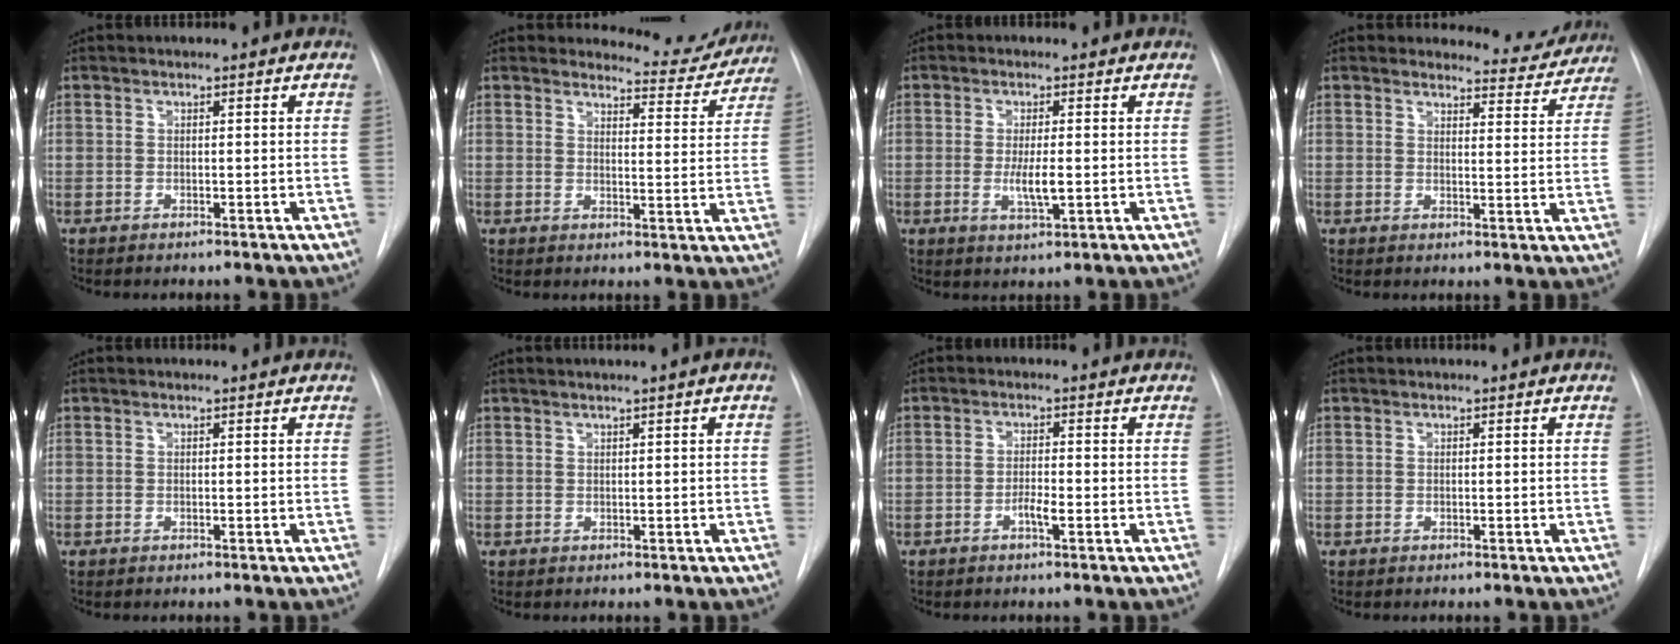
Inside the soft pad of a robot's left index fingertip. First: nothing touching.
{"total": 7.1, "force": [7.0, 1.3, -0.5], "torque": [0.014, -0.029, 0.077]}
{"total": 3.9, "force": [-0.3, 0.7, 3.8], "torque": [-0.075, -0.007, -0.003]}
{"total": 6.1, "force": [5.9, 1.3, -0.6], "torque": [0.018, -0.023, 0.058]}
{"total": 0.0}
{"total": 1.4, "force": [0.7, -0.3, 1.2], "torque": [-0.026, 0.004, 0.016]}
{"total": 2.0, "force": [-0.9, 0.2, 1.8], "torque": [-0.032, 0.000, -0.018]}
{"total": 0.0}